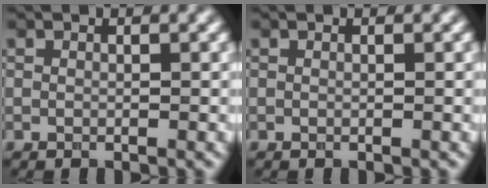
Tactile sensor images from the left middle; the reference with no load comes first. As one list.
[{"total": 0.0}]